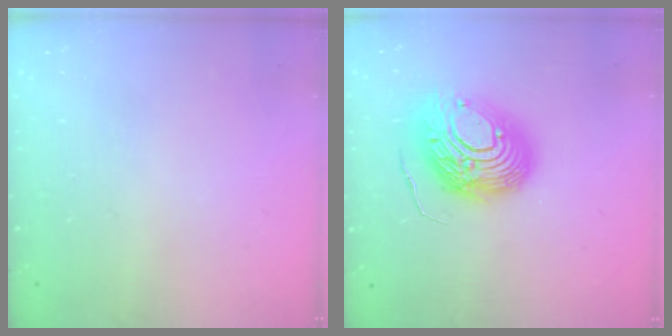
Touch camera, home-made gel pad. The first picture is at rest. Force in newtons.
{"total": 16.1, "press": 16.1, "slide": 1.4}